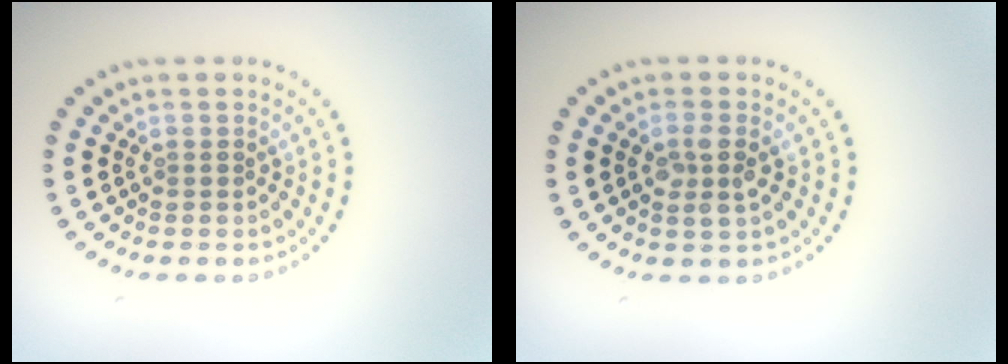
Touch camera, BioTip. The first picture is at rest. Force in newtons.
{"total": 2.2, "press": 2.1, "slide": 0.7}